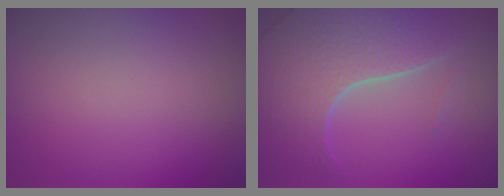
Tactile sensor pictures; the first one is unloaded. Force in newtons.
{"total": 7.4, "press": 5.3, "slide": 5.2}